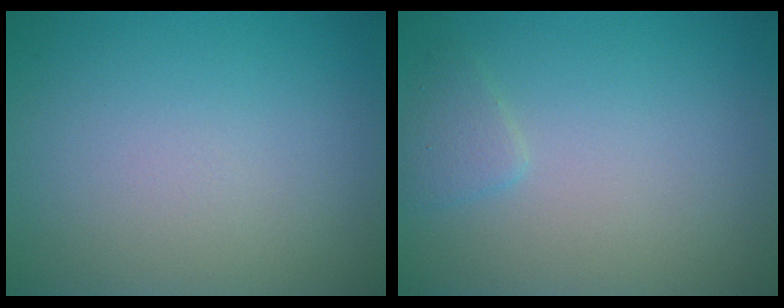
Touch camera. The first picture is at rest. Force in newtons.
{"total": 1.2, "press": 1.2, "slide": 0.1}